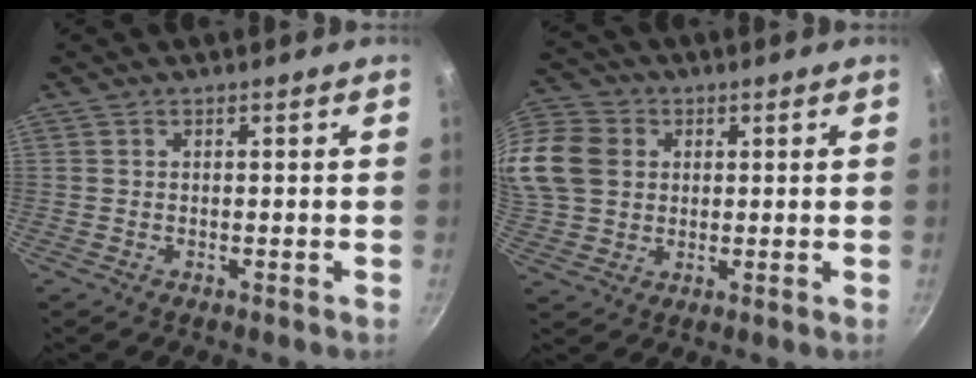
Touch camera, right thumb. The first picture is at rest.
{"total": 25.5, "force": [5.7, 21.2, 12.9], "torque": [-0.337, 0.063, 0.111]}